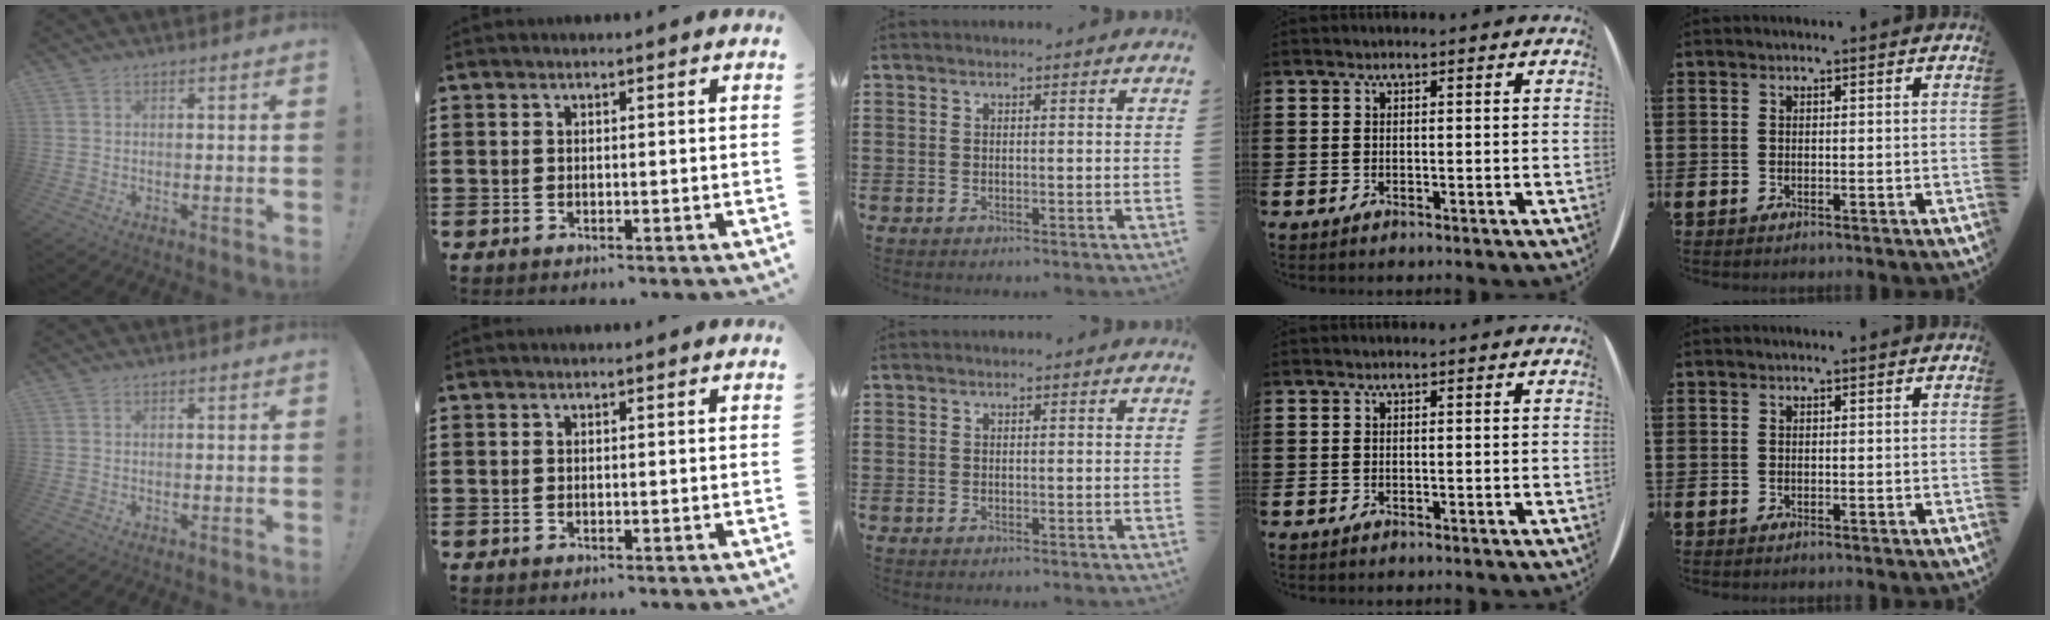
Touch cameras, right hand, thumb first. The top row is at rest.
{}